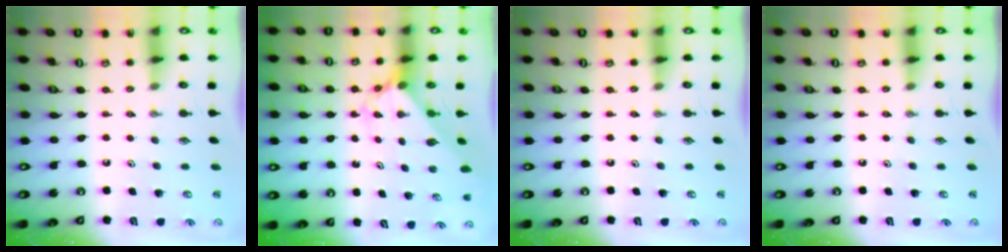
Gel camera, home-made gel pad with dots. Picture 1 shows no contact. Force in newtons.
{"total": 2.4, "press": 2.4, "slide": 0.3}
{"total": 0.0}
{"total": 0.0}